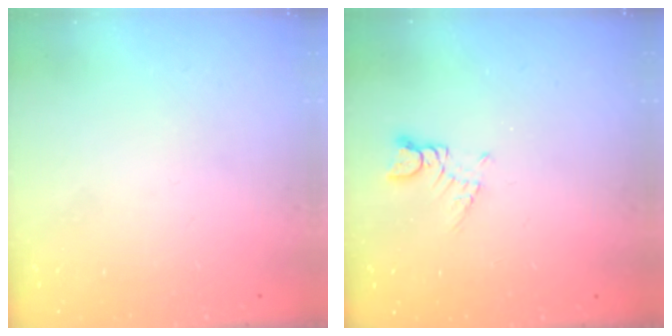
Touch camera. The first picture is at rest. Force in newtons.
{"total": 2.3, "press": 2.3, "slide": 0.3}